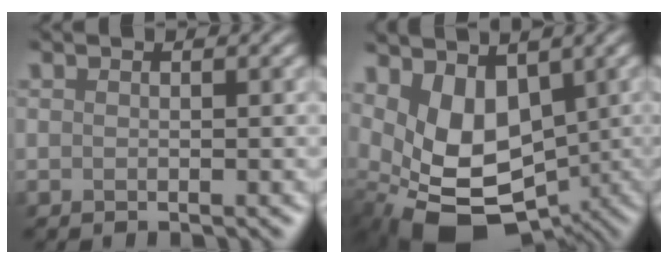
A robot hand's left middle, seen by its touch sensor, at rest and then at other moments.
{"total": 8.5, "force": [-0.1, 6.1, 6.0], "torque": [-0.115, -0.026, 0.009]}